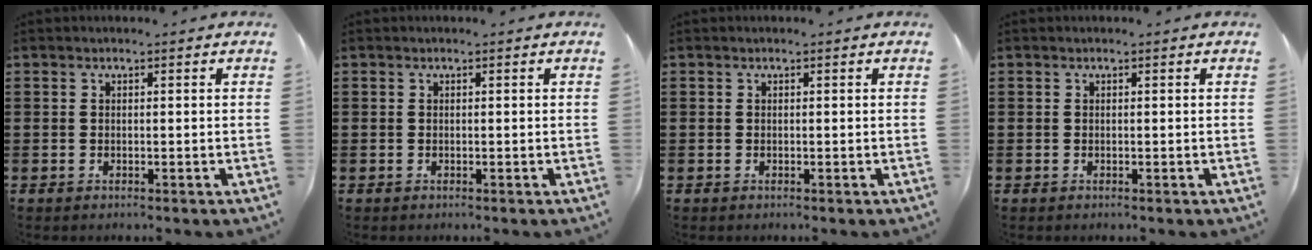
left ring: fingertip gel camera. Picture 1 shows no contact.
{"total": 0.0}
{"total": 0.0}
{"total": 0.0}